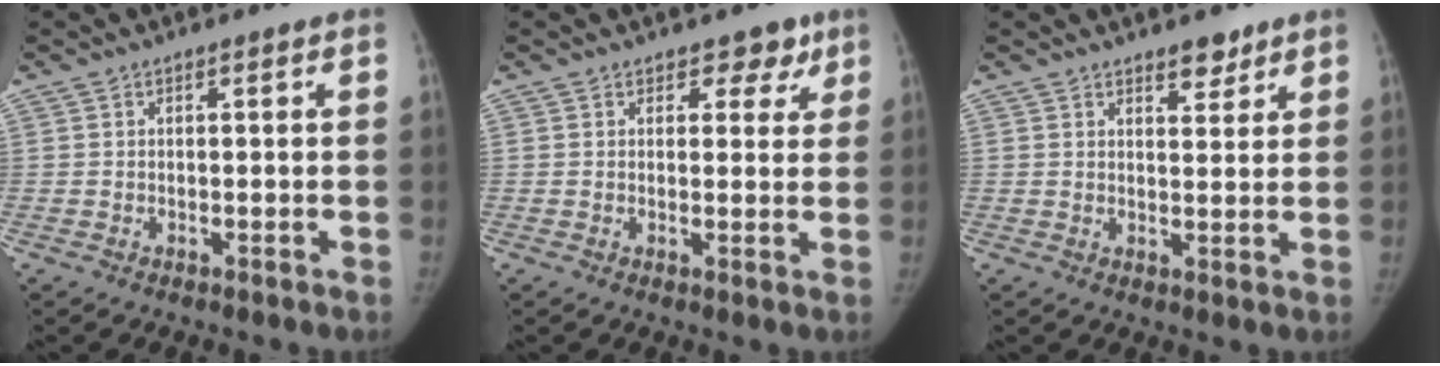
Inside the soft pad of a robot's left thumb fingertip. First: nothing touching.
{"total": 3.8, "force": [2.5, 2.6, 1.2], "torque": [0.025, -0.009, 0.029]}
{"total": 3.6, "force": [2.8, 1.7, 1.6], "torque": [-0.001, -0.018, 0.042]}